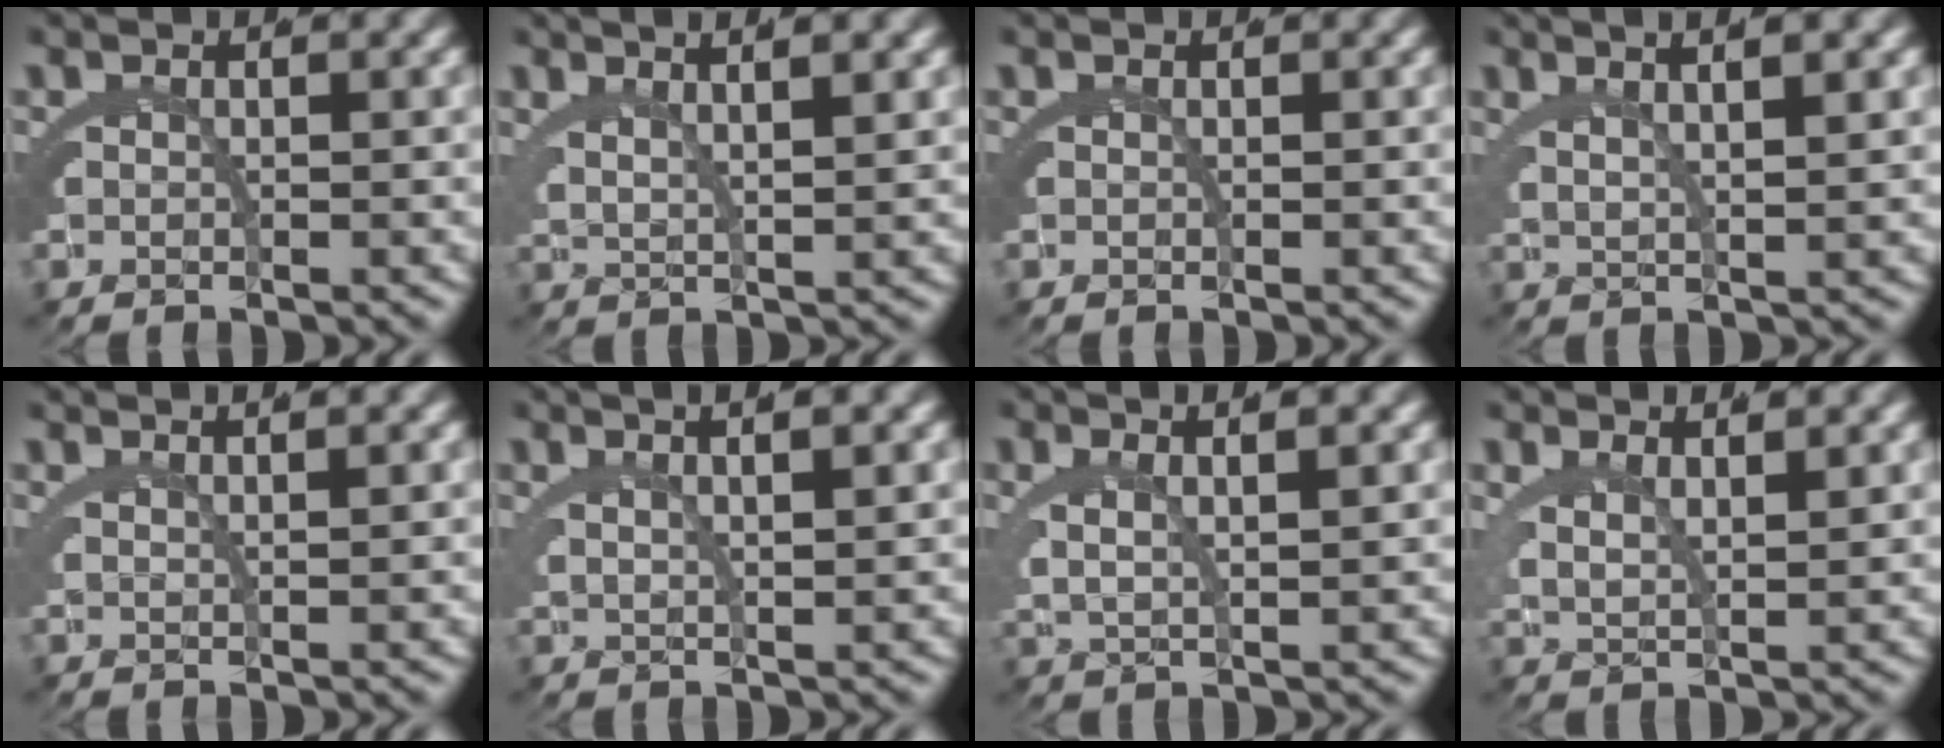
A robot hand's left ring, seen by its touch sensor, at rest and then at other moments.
{"total": 5.2, "force": [3.6, 1.3, 3.6], "torque": [-0.052, 0.011, 0.059]}
{"total": 0.0}
{"total": 5.6, "force": [3.8, 1.2, 3.9], "torque": [-0.046, 0.018, 0.057]}
{"total": 2.2, "force": [1.8, -0.6, 1.1], "torque": [-0.008, 0.008, 0.030]}
{"total": 4.0, "force": [2.7, 0.5, 3.0], "torque": [-0.034, 0.014, 0.043]}
{"total": 3.9, "force": [1.6, 1.4, 3.3], "torque": [-0.070, -0.003, 0.034]}
{"total": 2.9, "force": [2.0, 0.8, 1.9], "torque": [-0.046, -0.011, 0.045]}